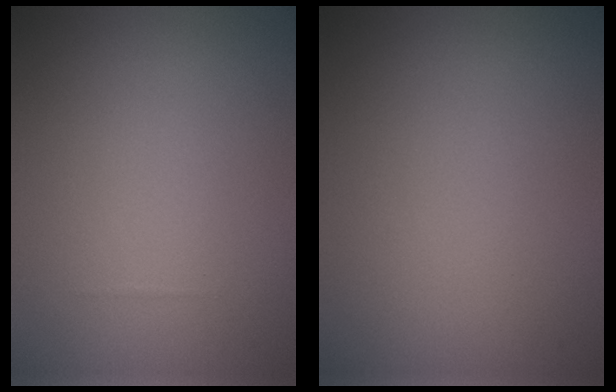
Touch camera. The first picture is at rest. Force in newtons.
{"total": 0.0}